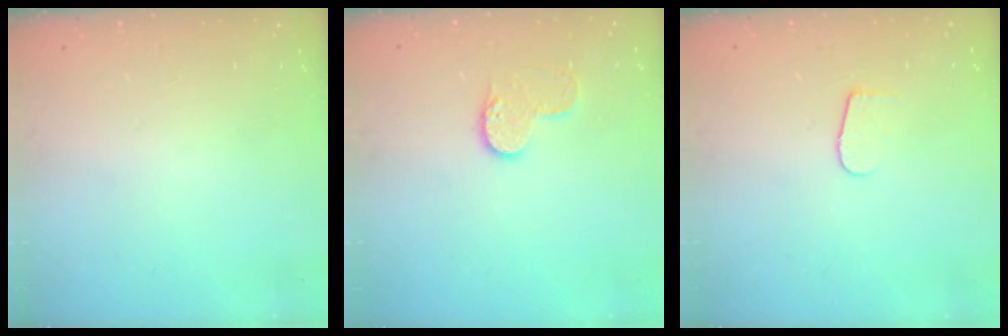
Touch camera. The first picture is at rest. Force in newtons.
{"total": 7.4, "press": 7.4, "slide": 0.2}
{"total": 5.2, "press": 5.1, "slide": 0.6}